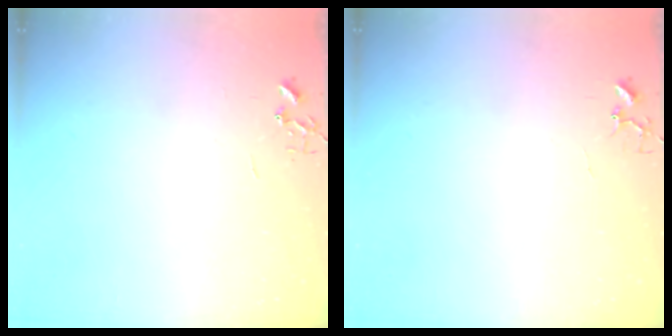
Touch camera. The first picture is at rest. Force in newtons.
{"total": 3.8, "press": 3.8, "slide": 0.4}